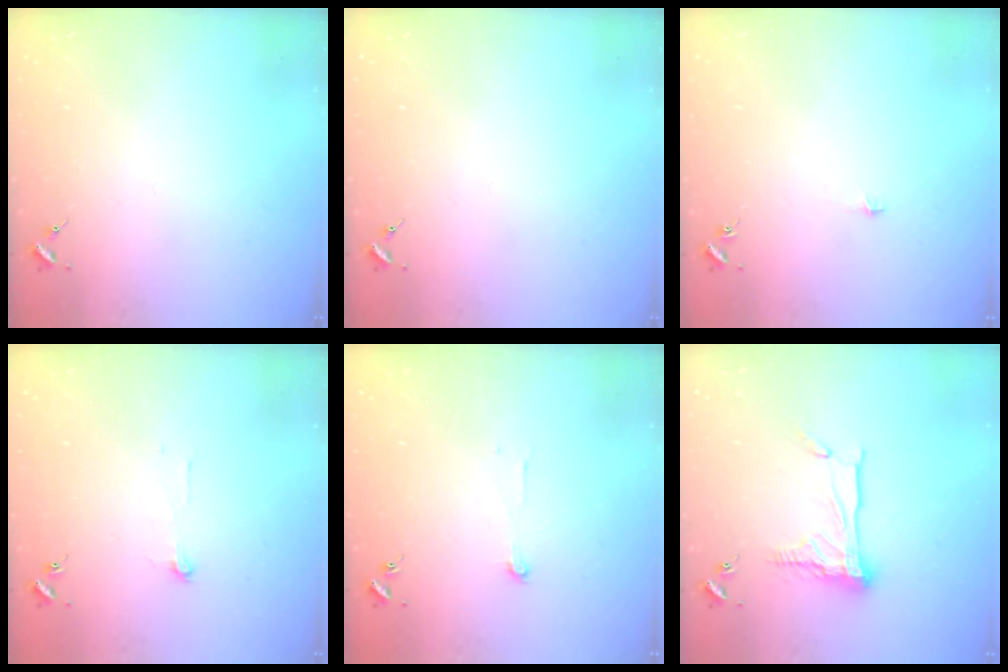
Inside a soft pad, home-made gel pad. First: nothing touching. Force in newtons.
{"total": 0.0}
{"total": 2.6, "press": 2.6, "slide": 0.2}
{"total": 3.9, "press": 3.9, "slide": 0.3}
{"total": 3.8, "press": 3.8, "slide": 0.3}
{"total": 15.0, "press": 14.9, "slide": 1.3}